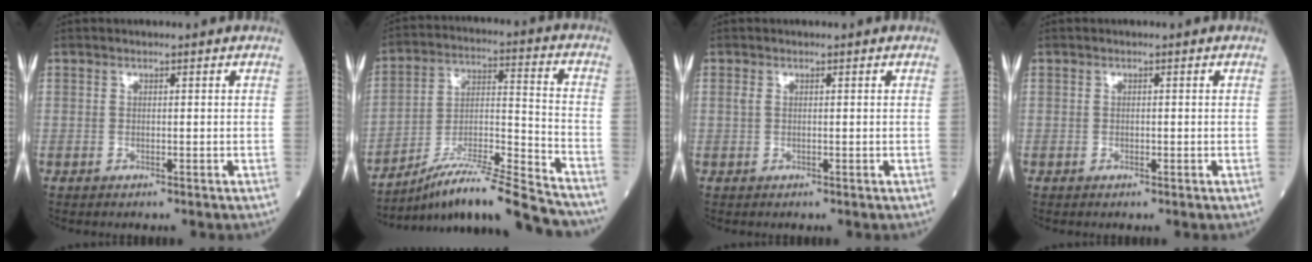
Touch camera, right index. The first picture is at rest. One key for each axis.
{"total": 19.5, "fx": -17.4, "fy": 0.4, "fz": 8.9, "tx": -0.149, "ty": 0.001, "tz": -0.291}
{"total": 0.5, "fx": 0.2, "fy": 0.3, "fz": 0.4, "tx": -0.013, "ty": 0.005, "tz": 0.002}
{"total": 0.0}